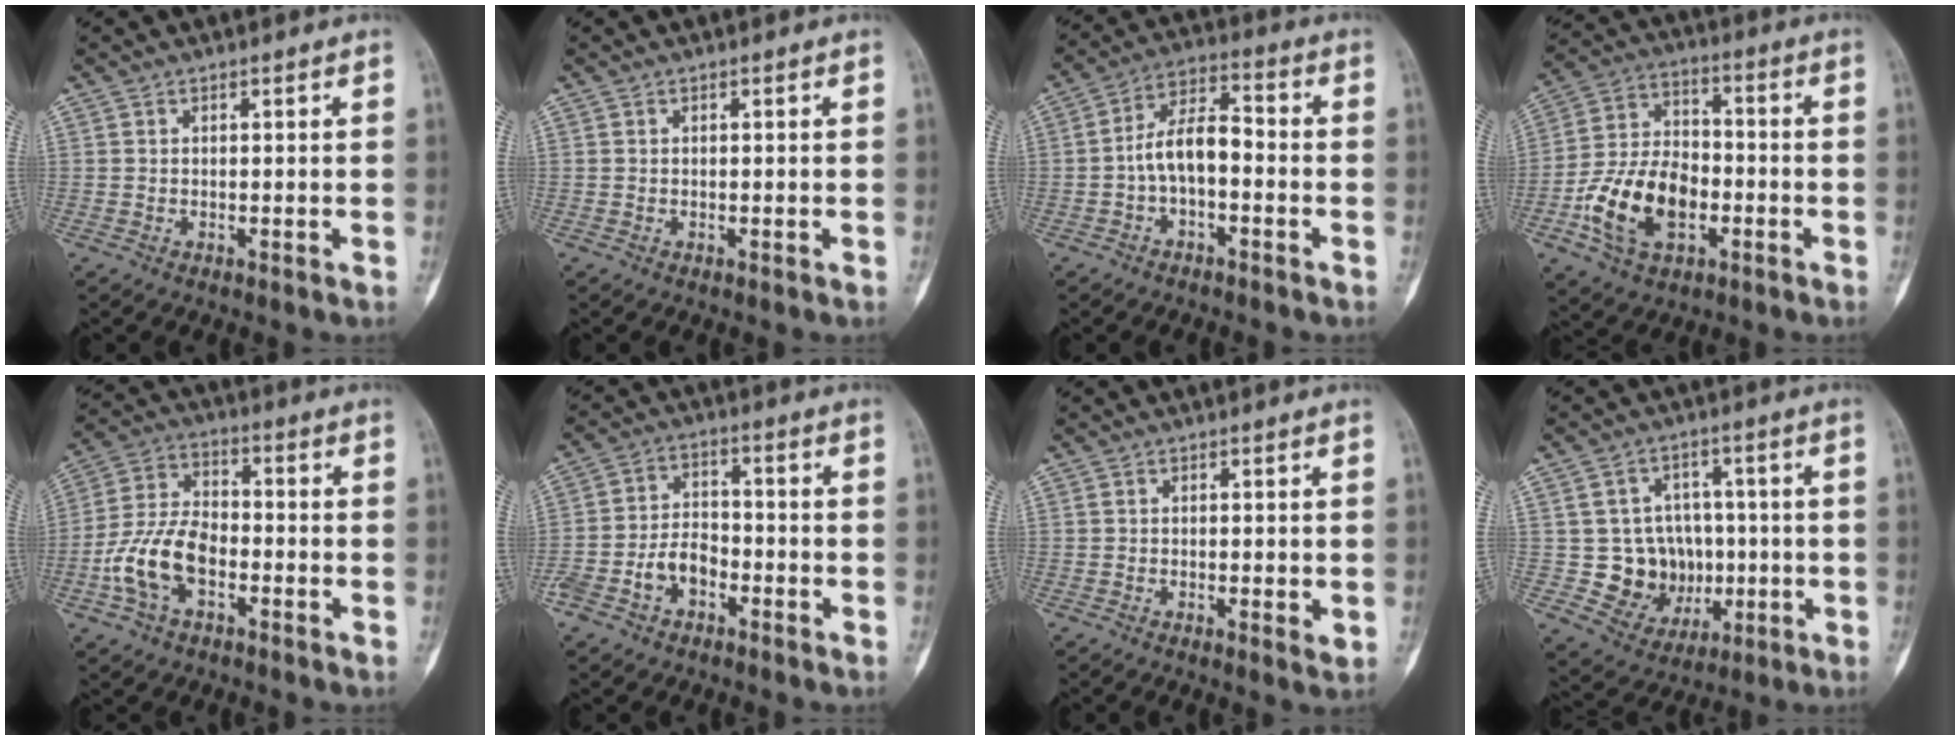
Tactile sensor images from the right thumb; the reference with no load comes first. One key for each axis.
{"total": 0.0}
{"total": 8.7, "fx": -1.8, "fy": 4.5, "fz": 7.2, "tx": -0.123, "ty": 0.042, "tz": -0.042}
{"total": 15.9, "fx": -5.0, "fy": 10.1, "fz": 11.3, "tx": -0.196, "ty": 0.030, "tz": -0.090}
{"total": 12.3, "fx": -4.0, "fy": 7.3, "fz": 9.0, "tx": -0.179, "ty": 0.035, "tz": -0.079}
{"total": 7.7, "fx": -3.4, "fy": 5.1, "fz": 4.8, "tx": -0.079, "ty": 0.036, "tz": -0.062}
{"total": 2.5, "fx": -0.3, "fy": 0.8, "fz": 2.3, "tx": -0.033, "ty": -0.005, "tz": -0.006}
{"total": 11.6, "fx": -1.1, "fy": 10.5, "fz": 4.8, "tx": -0.012, "ty": 0.017, "tz": 0.001}